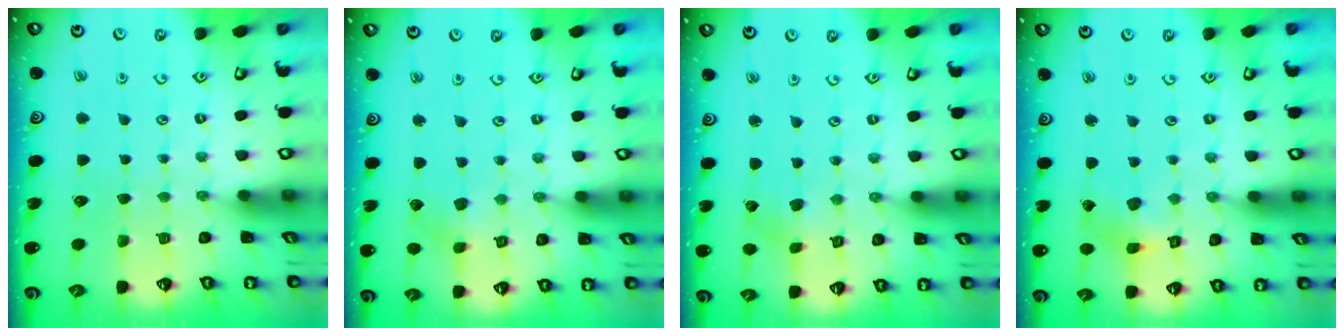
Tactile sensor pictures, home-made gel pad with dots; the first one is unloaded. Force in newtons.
{"total": 4.0, "press": 3.9, "slide": 0.3}
{"total": 0.9, "press": 0.9, "slide": 0.2}
{"total": 5.4, "press": 5.4, "slide": 0.5}